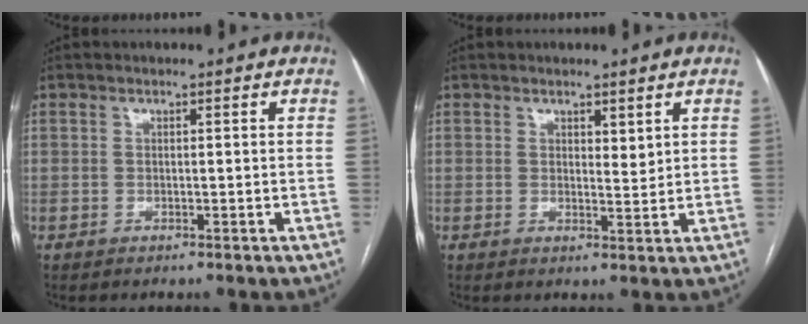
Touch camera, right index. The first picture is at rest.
{"total": 2.0, "force": [1.2, 0.7, 1.3], "torque": [-0.020, -0.010, 0.022]}